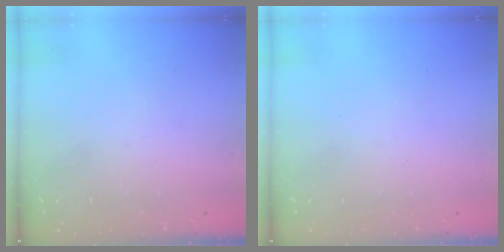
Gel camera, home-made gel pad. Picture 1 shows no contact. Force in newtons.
{"total": 0.0}